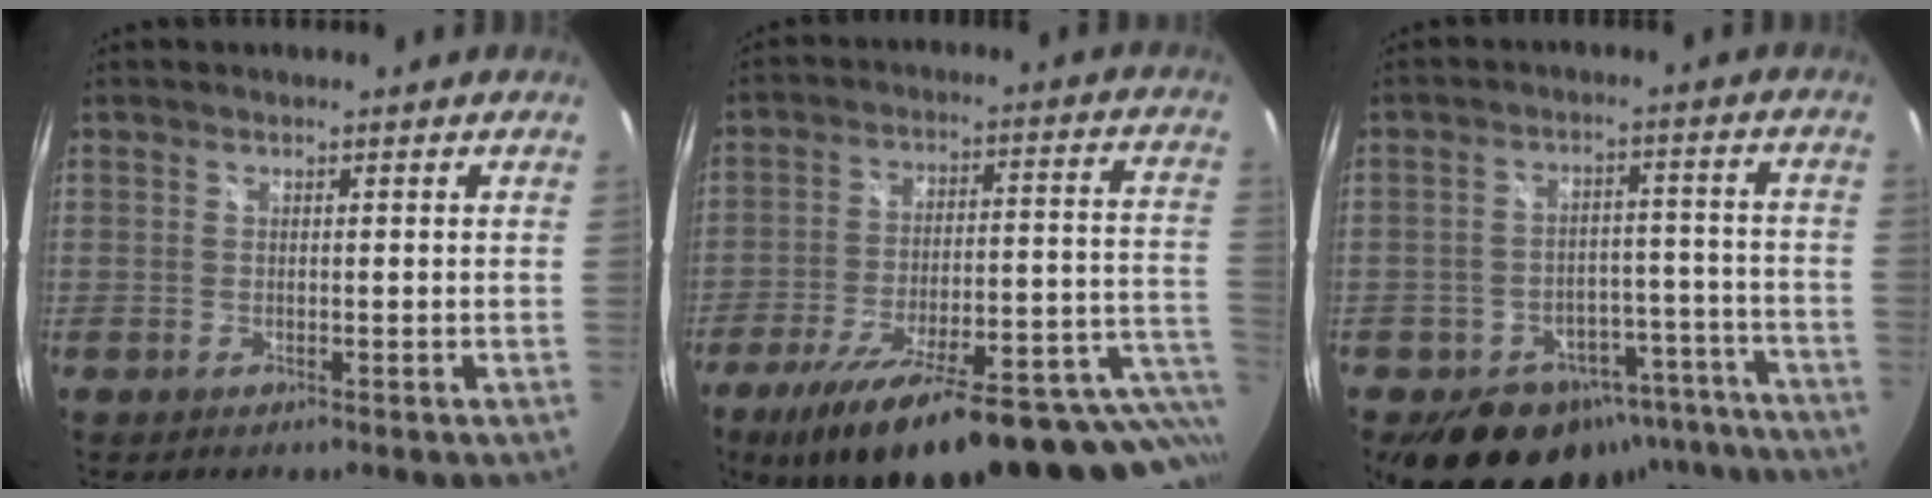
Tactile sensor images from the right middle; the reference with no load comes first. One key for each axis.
{"total": 32.9, "fx": -24.7, "fy": 7.9, "fz": 20.1, "tx": -0.264, "ty": -0.041, "tz": -0.336}
{"total": 20.1, "fx": -14.7, "fy": 11.6, "fz": 7.3, "tx": -0.140, "ty": 0.043, "tz": -0.169}